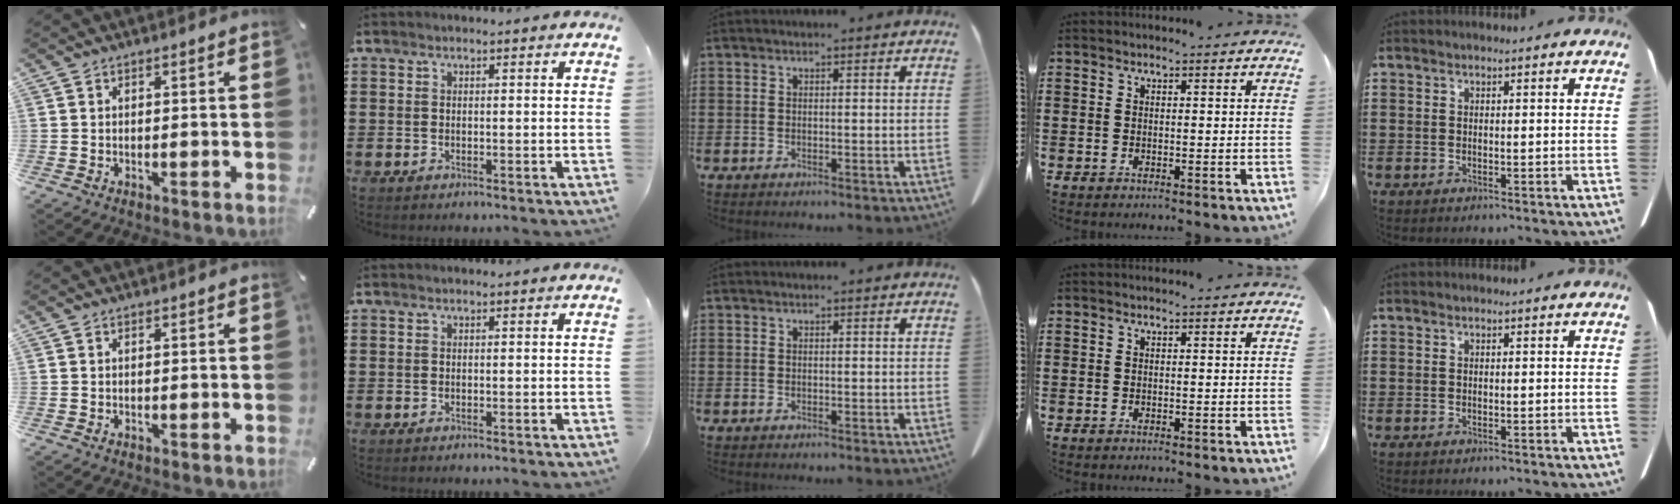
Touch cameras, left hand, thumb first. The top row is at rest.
{}